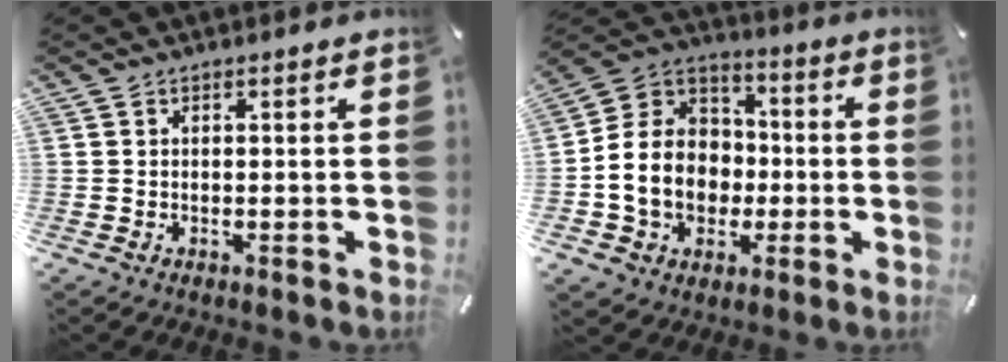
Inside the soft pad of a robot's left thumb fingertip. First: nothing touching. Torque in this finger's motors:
{"motor_torque": [1.38, 2.24, 1.25, 0.61, 0.19]}